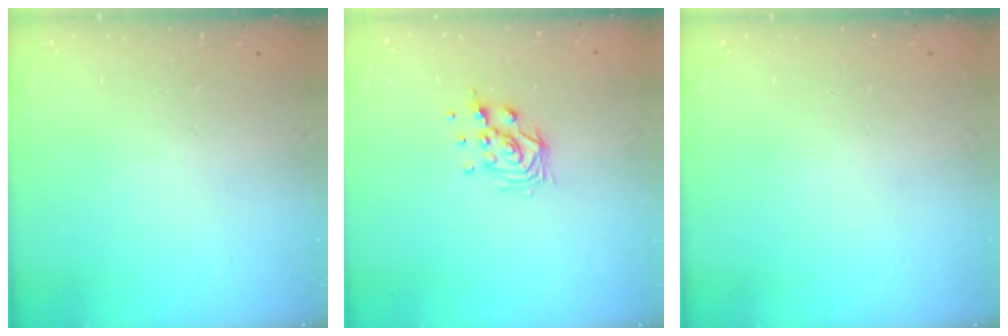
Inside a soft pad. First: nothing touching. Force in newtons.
{"total": 8.6, "press": 8.5, "slide": 0.9}
{"total": 0.0}